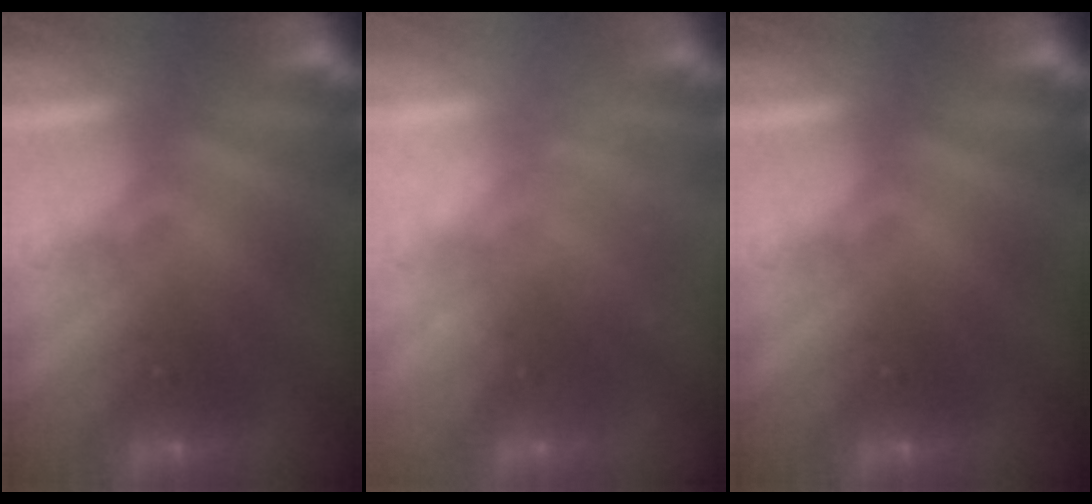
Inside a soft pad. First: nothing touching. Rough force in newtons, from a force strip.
{"total": 2.3}
{"total": 0.0}